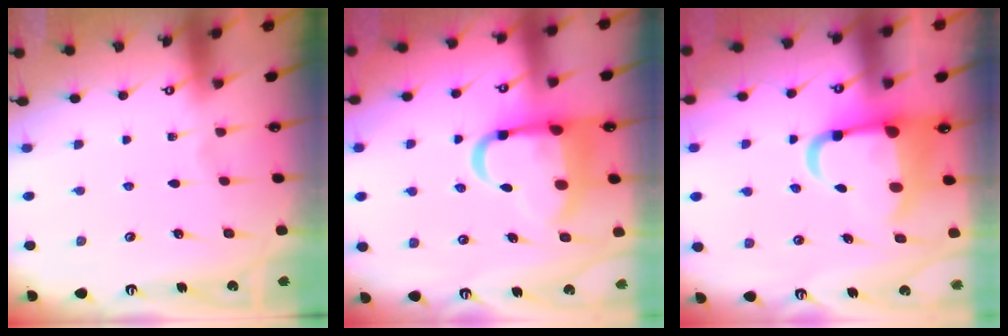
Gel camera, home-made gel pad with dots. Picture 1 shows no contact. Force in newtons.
{"total": 13.7, "press": 13.5, "slide": 2.6}
{"total": 8.6, "press": 8.4, "slide": 1.9}